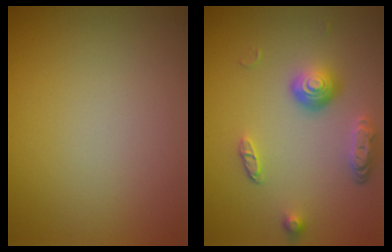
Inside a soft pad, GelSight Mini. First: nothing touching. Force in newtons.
{"total": 3.9, "press": 2.9, "slide": 2.7}